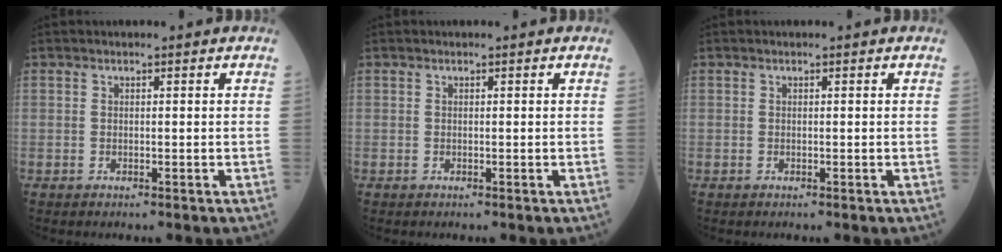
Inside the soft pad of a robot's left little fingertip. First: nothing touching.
{"total": 0.0}
{"total": 0.0}